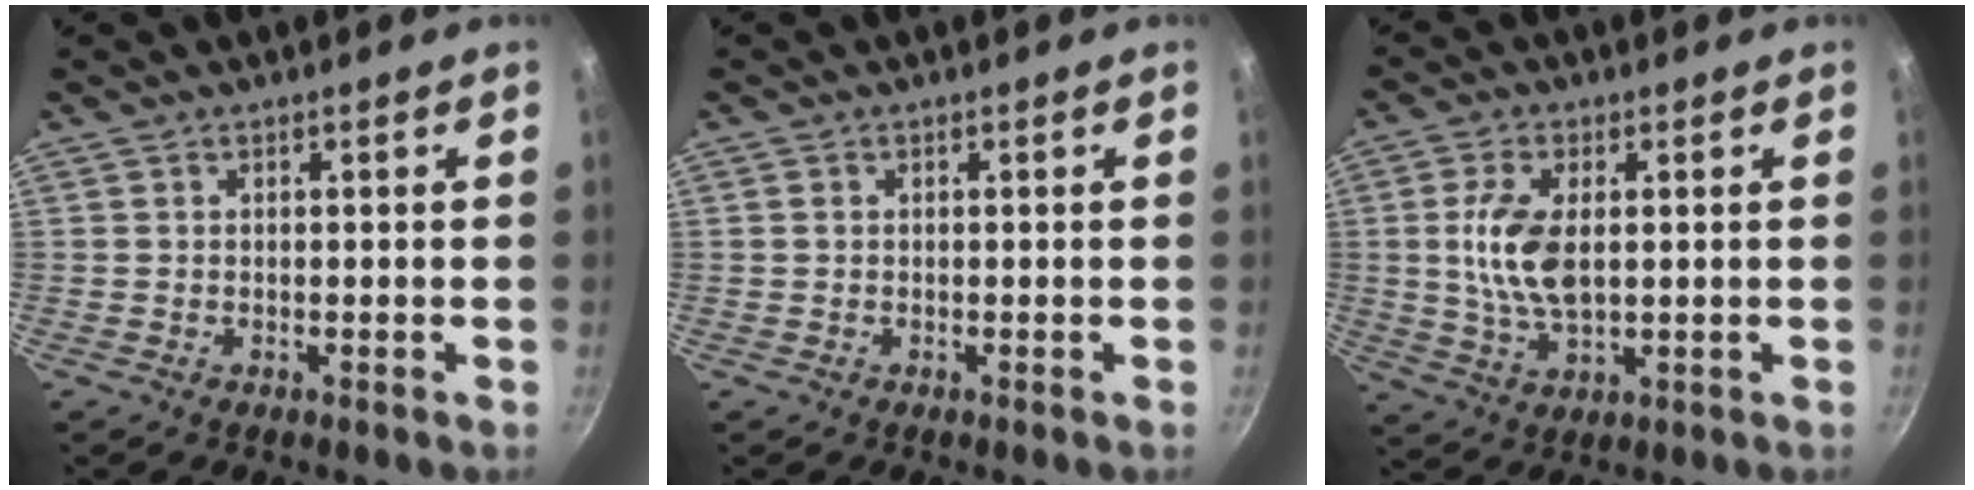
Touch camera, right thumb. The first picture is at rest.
{"total": 0.8, "force": [0.1, 0.7, 0.4], "torque": [-0.007, 0.003, 0.000]}
{"total": 6.5, "force": [0.9, 2.9, 5.8], "torque": [-0.119, -0.002, 0.017]}